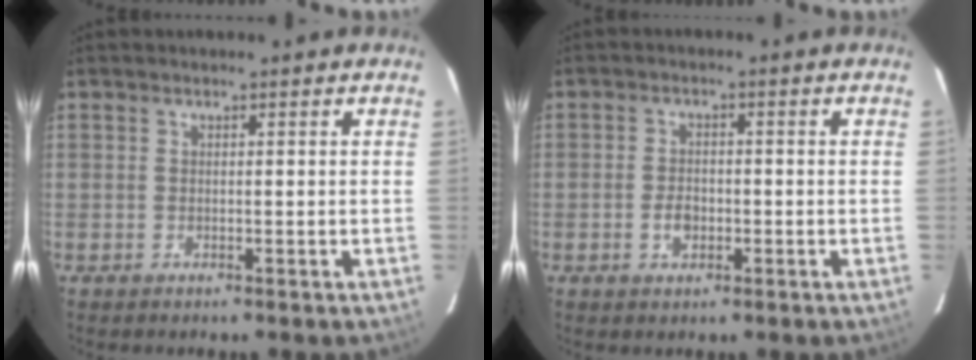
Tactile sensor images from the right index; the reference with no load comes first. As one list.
[{"total": 3.3, "force": [-1.1, 2.3, 2.1], "torque": [-0.041, 0.002, -0.017]}]